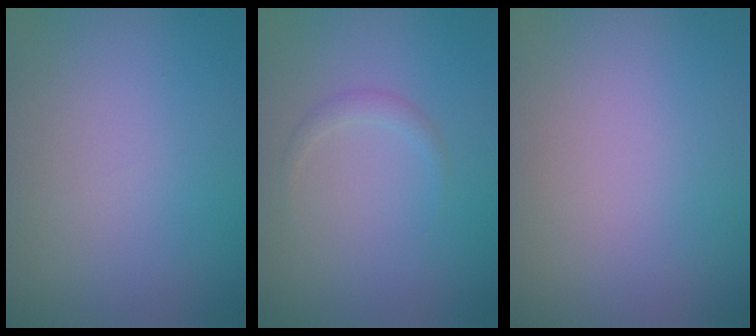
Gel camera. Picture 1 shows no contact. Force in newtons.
{"total": 0.5, "press": 0.5, "slide": 0.1}
{"total": 0.0}